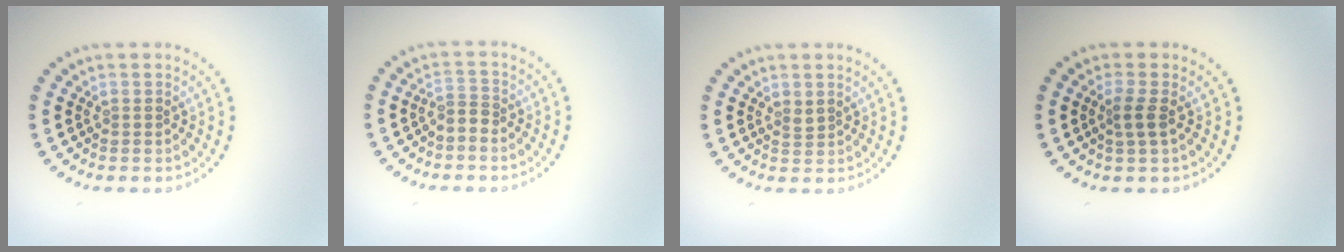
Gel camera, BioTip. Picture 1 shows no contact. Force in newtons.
{"total": 1.6, "press": 1.2, "slide": 1.1}
{"total": 0.6, "press": 0.5, "slide": 0.3}
{"total": 1.7, "press": 1.4, "slide": 1.0}